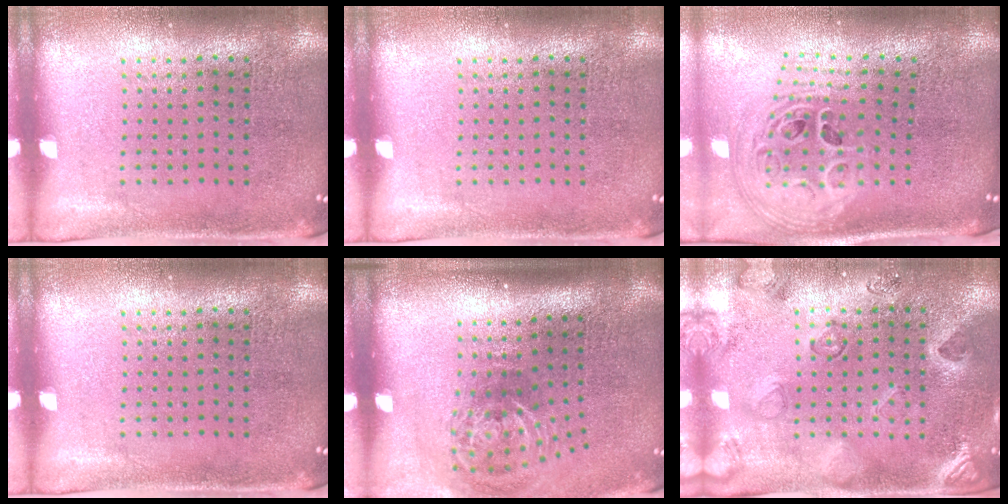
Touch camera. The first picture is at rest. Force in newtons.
{"total": 0.0}
{"total": 2.8, "press": 2.0, "slide": 2.0}
{"total": 0.0}
{"total": 2.1, "press": 1.3, "slide": 1.7}
{"total": 2.3, "press": 2.0, "slide": 1.1}